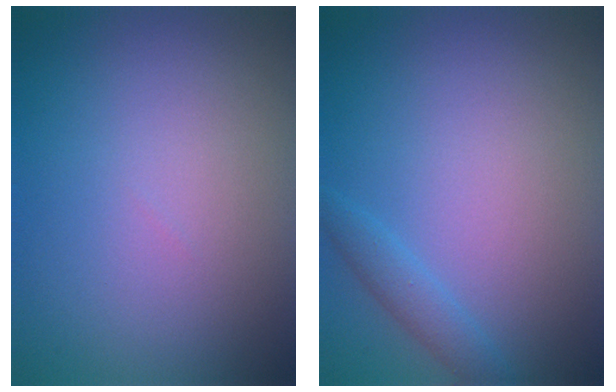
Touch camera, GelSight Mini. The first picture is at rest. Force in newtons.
{"total": 1.5, "press": 1.5, "slide": 0.1}